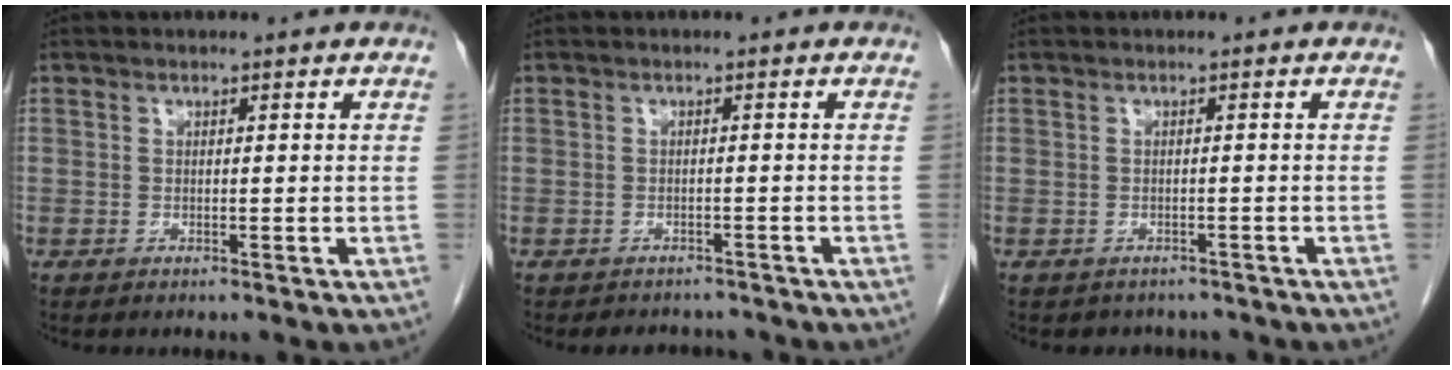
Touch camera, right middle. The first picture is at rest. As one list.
[{"total": 4.3, "force": [-3.9, 1.7, 0.6], "torque": [-0.010, 0.001, -0.048]}, {"total": 3.9, "force": [-3.4, 1.9, 0.3], "torque": [-0.010, 0.004, -0.040]}]